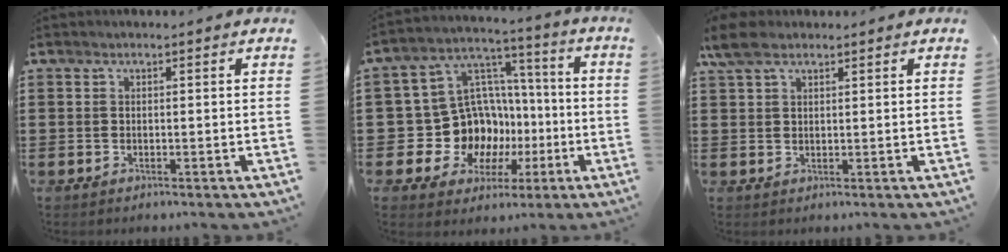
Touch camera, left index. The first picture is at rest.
{"total": 13.3, "force": [-2.4, 12.2, 4.7], "torque": [-0.125, -0.008, -0.021]}
{"total": 4.6, "force": [2.7, 2.2, 2.9], "torque": [-0.079, 0.005, 0.048]}